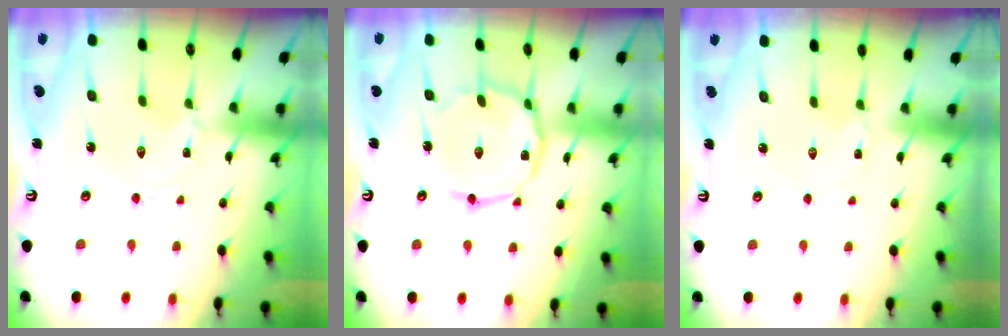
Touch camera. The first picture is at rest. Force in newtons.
{"total": 12.4, "press": 12.4, "slide": 0.8}
{"total": 2.3, "press": 2.3, "slide": 0.2}